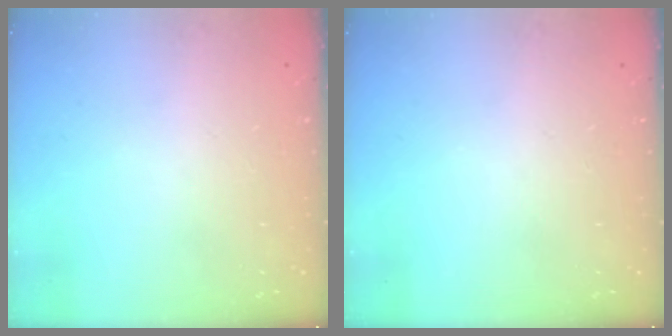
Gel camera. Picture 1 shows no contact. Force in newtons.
{"total": 0.0}